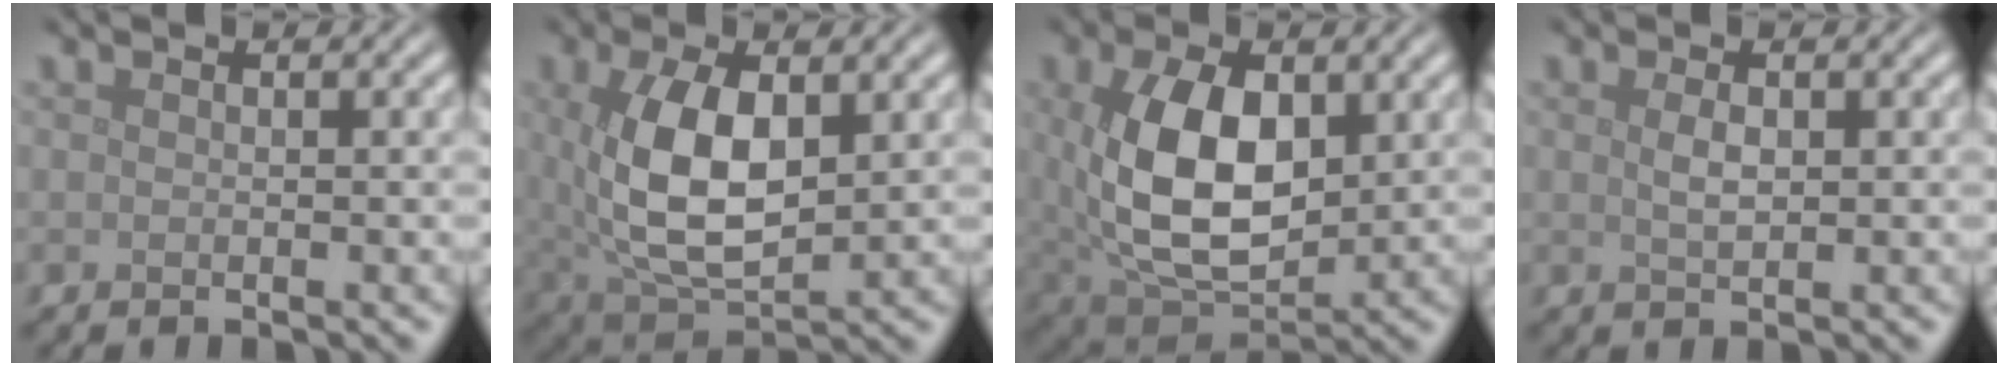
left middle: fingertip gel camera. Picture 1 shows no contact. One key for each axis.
{"total": 8.2, "fx": 1.2, "fy": 4.1, "fz": 6.9, "tx": -0.152, "ty": -0.001, "tz": 0.026}
{"total": 10.0, "fx": 1.3, "fy": 5.8, "fz": 8.0, "tx": -0.172, "ty": -0.011, "tz": 0.032}
{"total": 1.5, "fx": 0.4, "fy": 0.7, "fz": 1.2, "tx": -0.030, "ty": -0.001, "tz": 0.010}